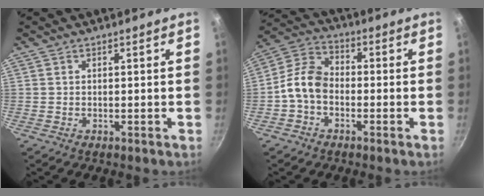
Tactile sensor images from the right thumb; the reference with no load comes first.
{"total": 8.2, "force": [-2.1, 5.8, 5.4], "torque": [-0.094, 0.036, -0.060]}